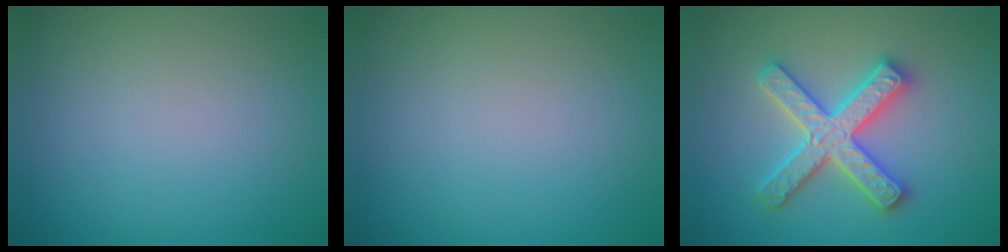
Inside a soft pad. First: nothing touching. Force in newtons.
{"total": 0.0}
{"total": 5.0, "press": 5.0, "slide": 0.8}